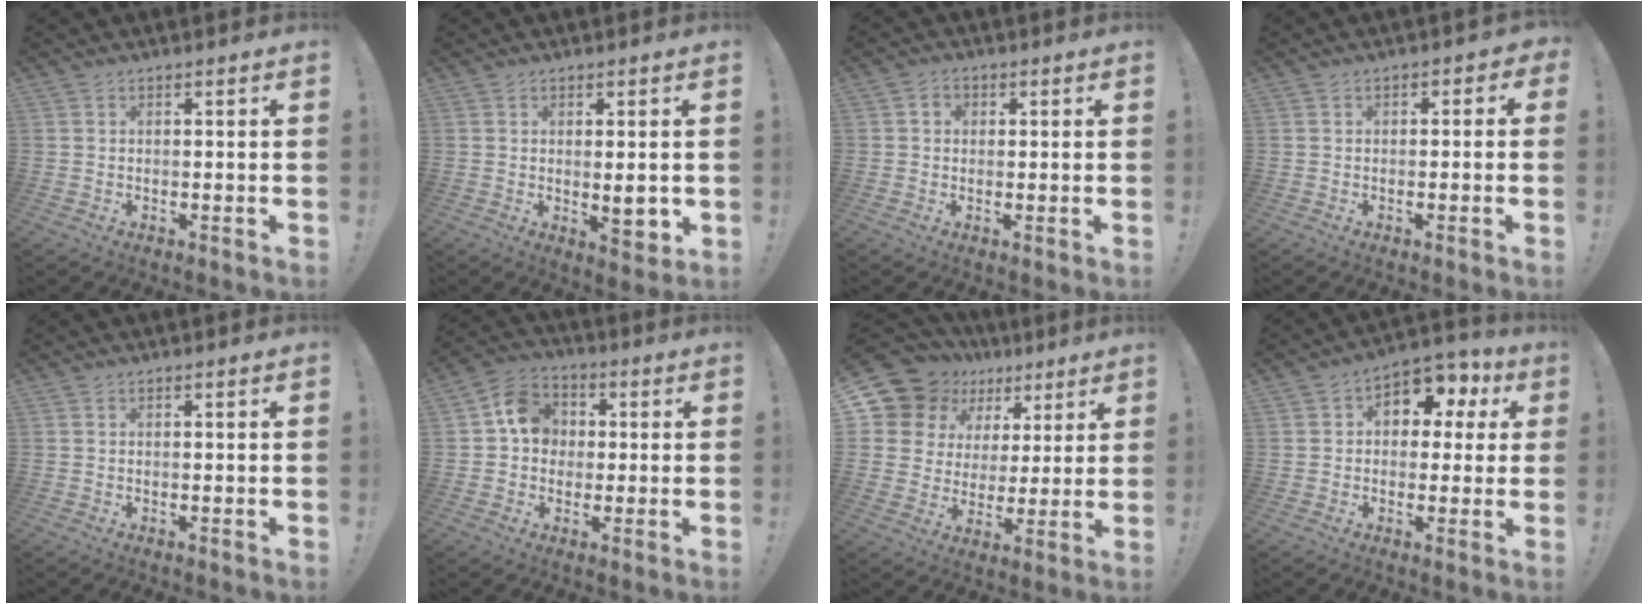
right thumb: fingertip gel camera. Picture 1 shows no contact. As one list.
[{"total": 5.3, "force": [0.6, 1.5, 5.1], "torque": [-0.058, -0.014, 0.011]}, {"total": 2.5, "force": [0.4, 2.2, 1.2], "torque": [-0.021, 0.007, 0.007]}, {"total": 2.2, "force": [-1.4, 1.6, 0.7], "torque": [-0.001, 0.009, -0.027]}, {"total": 0.0}, {"total": 10.3, "force": [1.1, 9.1, 4.8], "torque": [-0.062, 0.018, 0.026]}, {"total": 13.5, "force": [8.1, 10.0, 4.3], "torque": [-0.080, -0.052, 0.167]}, {"total": 8.7, "force": [3.0, 6.3, 5.1], "torque": [-0.068, -0.015, 0.058]}]